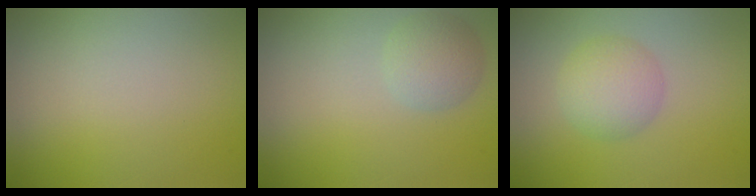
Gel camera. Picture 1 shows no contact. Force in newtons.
{"total": 2.7, "press": 2.7, "slide": 0.1}
{"total": 2.9, "press": 2.9, "slide": 0.1}